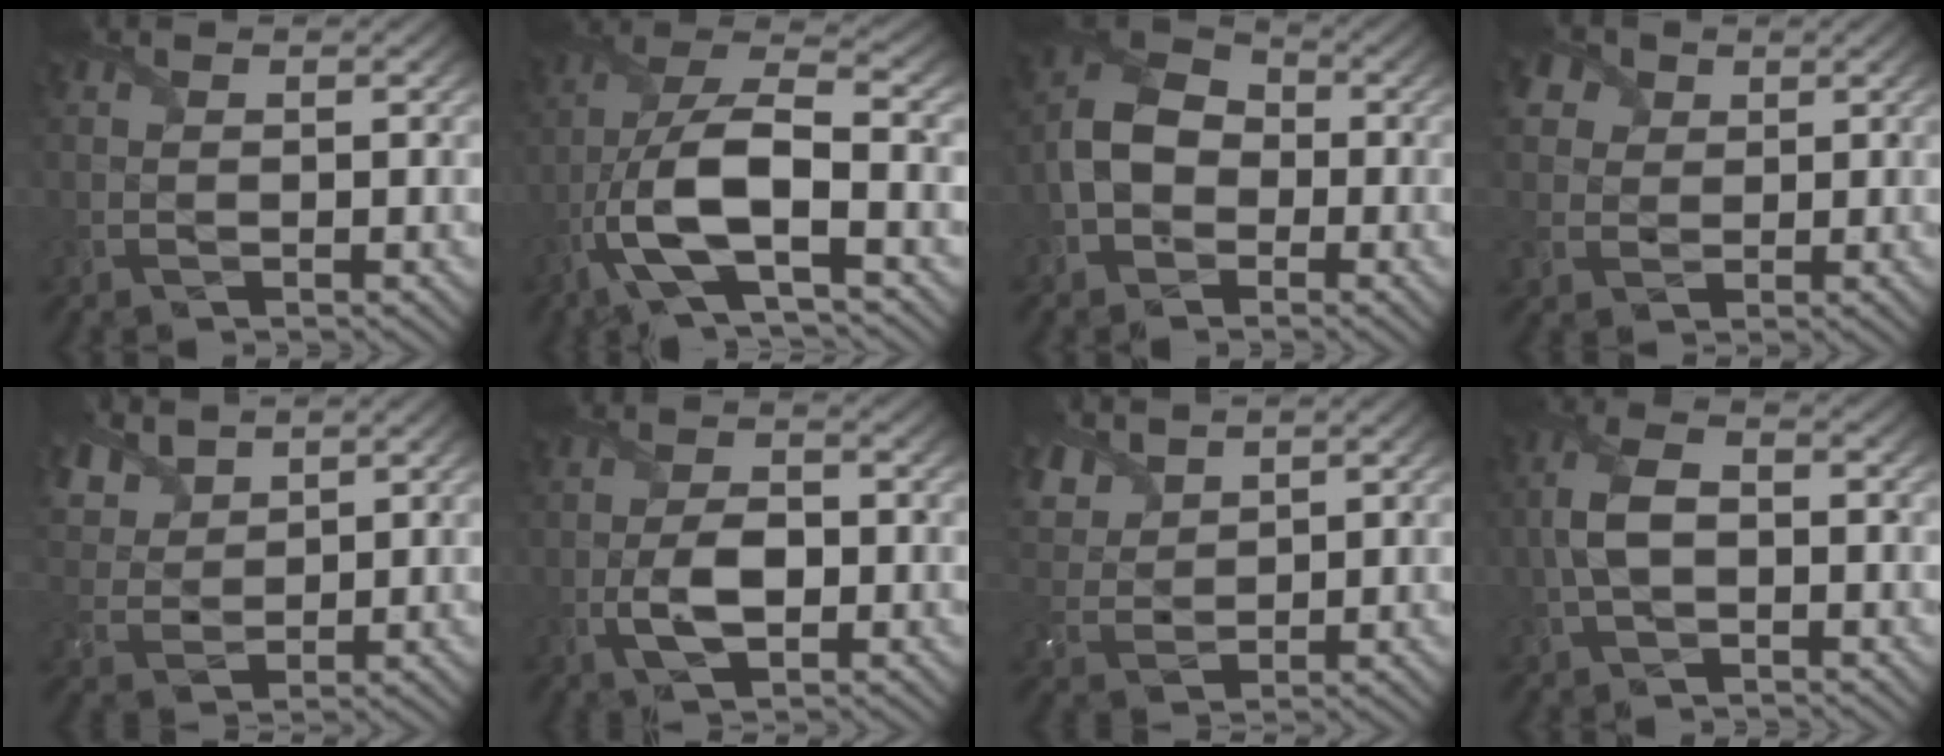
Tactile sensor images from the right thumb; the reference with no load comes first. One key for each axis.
{"total": 11.3, "fx": -4.3, "fy": 4.1, "fz": 9.6, "tx": -0.204, "ty": -0.003, "tz": -0.090}
{"total": 7.4, "fx": -2.2, "fy": 5.6, "fz": 4.2, "tx": -0.095, "ty": 0.000, "tz": -0.059}
{"total": 6.3, "fx": 2.7, "fy": 5.1, "fz": 2.6, "tx": -0.092, "ty": 0.015, "tz": 0.037}
{"total": 6.8, "fx": 5.0, "fy": 3.6, "fz": 3.0, "tx": -0.097, "ty": 0.006, "tz": 0.106}
{"total": 4.7, "fx": -1.2, "fy": 2.6, "fz": 3.7, "tx": -0.080, "ty": -0.005, "tz": -0.025}
{"total": 6.7, "fx": 4.7, "fy": 3.5, "fz": 3.2, "tx": -0.104, "ty": 0.009, "tz": 0.098}
{"total": 5.6, "fx": -0.5, "fy": 3.1, "fz": 4.6, "tx": -0.115, "ty": 0.009, "tz": -0.014}